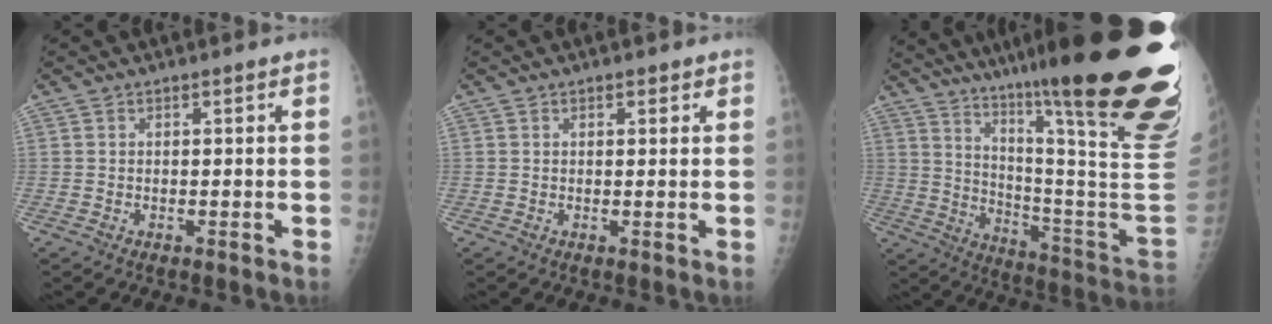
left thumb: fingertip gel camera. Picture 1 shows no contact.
{"total": 1.6, "force": [1.0, 0.8, 0.9], "torque": [-0.007, -0.003, 0.010]}
{"total": 37.9, "force": [23.8, 4.1, 29.1], "torque": [-0.304, -0.108, 0.352]}